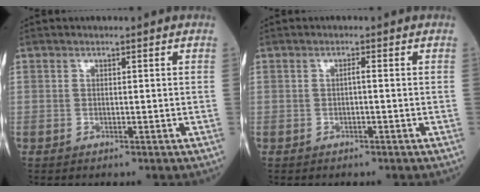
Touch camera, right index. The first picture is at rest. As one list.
[{"total": 0.7, "force": [-0.2, 0.0, 0.7], "torque": [-0.012, 0.002, -0.002]}]